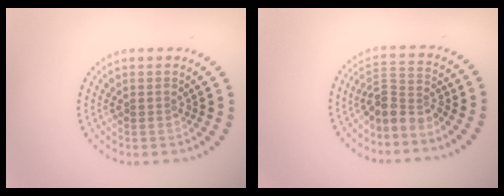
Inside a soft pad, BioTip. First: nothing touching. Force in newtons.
{"total": 3.0, "press": 2.2, "slide": 2.1}